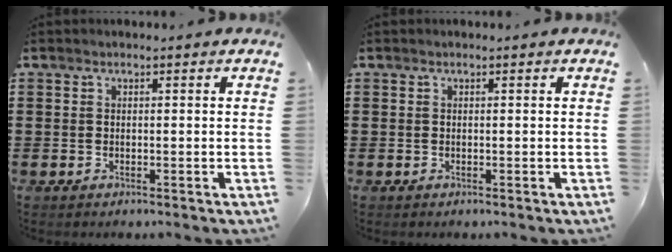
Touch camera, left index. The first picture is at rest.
{"total": 0.0}